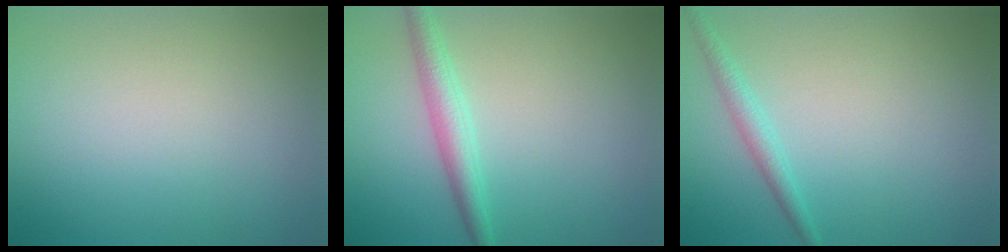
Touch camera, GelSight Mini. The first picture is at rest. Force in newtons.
{"total": 2.7, "press": 2.7, "slide": 0.1}
{"total": 1.6, "press": 1.6, "slide": 0.1}